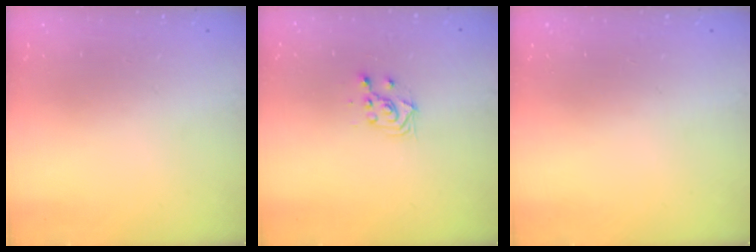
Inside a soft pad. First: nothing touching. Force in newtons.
{"total": 4.6, "press": 4.5, "slide": 0.6}
{"total": 0.0}